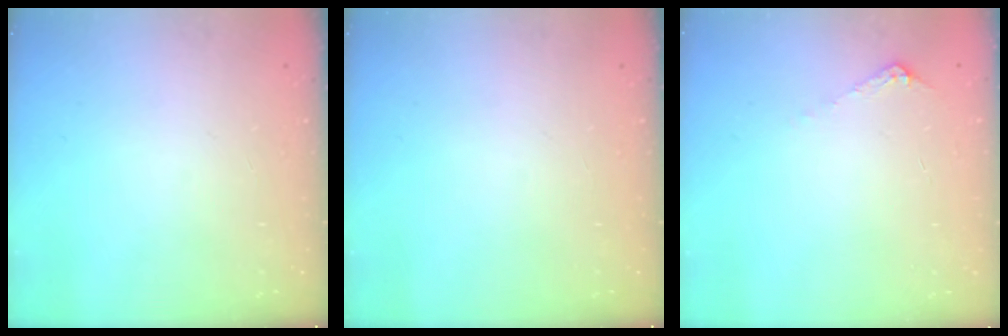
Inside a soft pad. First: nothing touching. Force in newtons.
{"total": 0.0}
{"total": 5.4, "press": 5.4, "slide": 0.6}